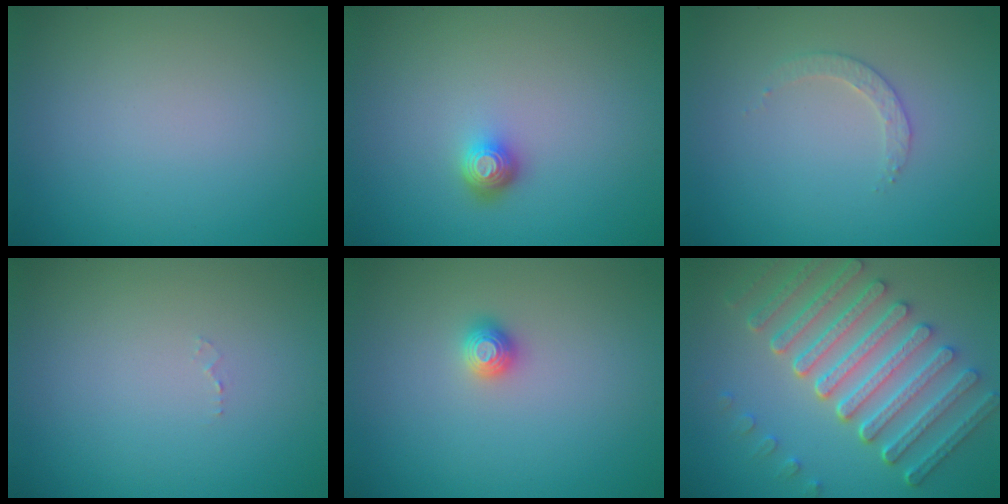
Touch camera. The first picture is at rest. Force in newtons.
{"total": 1.8, "press": 1.3, "slide": 1.2}
{"total": 1.6, "press": 1.5, "slide": 0.3}
{"total": 0.5, "press": 0.5, "slide": 0.1}
{"total": 1.2, "press": 1.1, "slide": 0.2}
{"total": 7.9, "press": 6.0, "slide": 5.2}